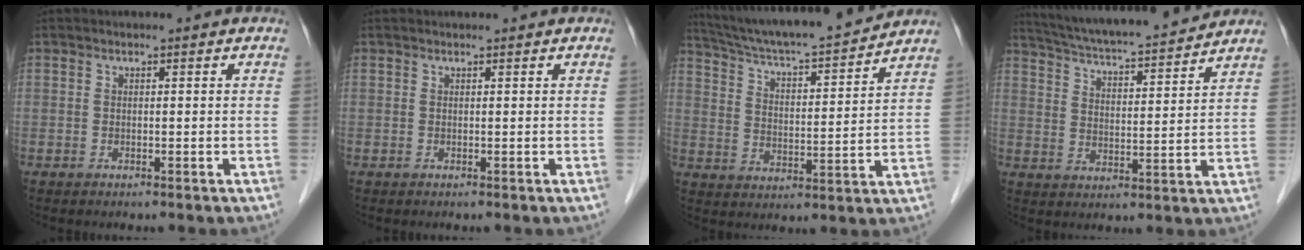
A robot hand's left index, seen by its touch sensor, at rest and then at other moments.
{"total": 1.1, "force": [1.1, 0.1, 0.2], "torque": [-0.007, 0.017, 0.018]}
{"total": 18.0, "force": [16.6, 0.2, 6.9], "torque": [-0.124, 0.000, 0.260]}
{"total": 16.6, "force": [15.2, 0.9, 6.4], "torque": [-0.116, 0.015, 0.234]}